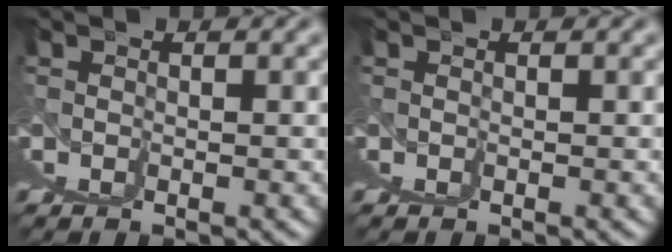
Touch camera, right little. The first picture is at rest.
{"total": 0.0}